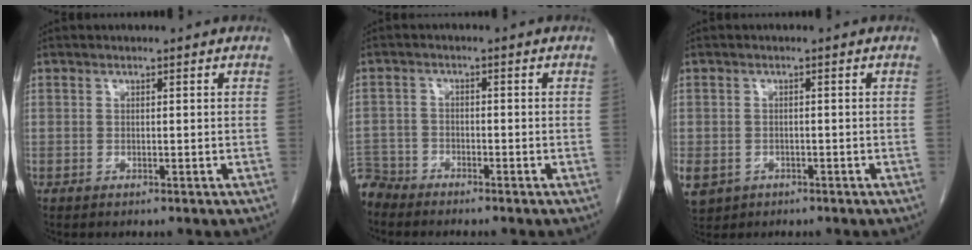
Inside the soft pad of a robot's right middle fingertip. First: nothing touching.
{"total": 4.6, "force": [-4.4, 1.2, -0.6], "torque": [0.014, -0.007, -0.089]}
{"total": 9.0, "force": [-3.8, 7.5, 3.2], "torque": [-0.102, -0.003, -0.052]}